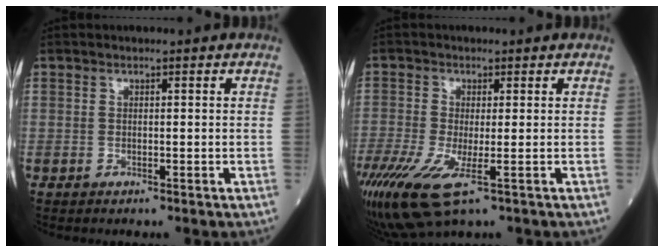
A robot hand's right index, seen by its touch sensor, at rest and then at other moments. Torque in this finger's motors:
{"motor_torque": [0.99, -0.88, 0.26, 0.17]}